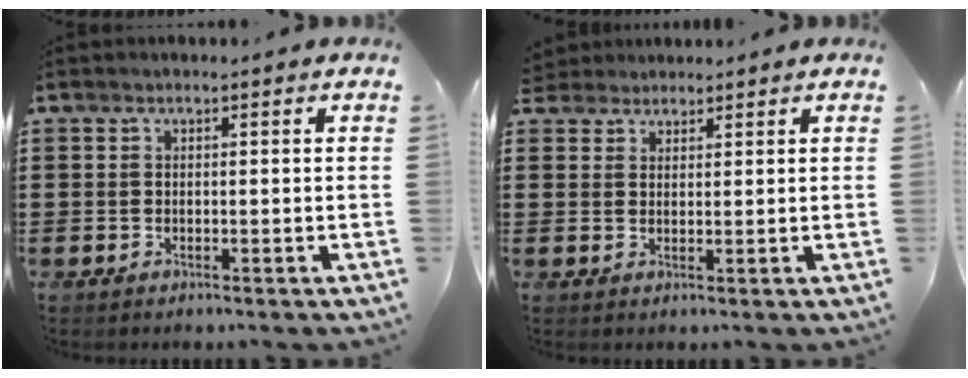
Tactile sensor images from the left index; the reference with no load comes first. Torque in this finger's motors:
{"motor_torque": [0.00, -0.02, -0.01, -0.04]}